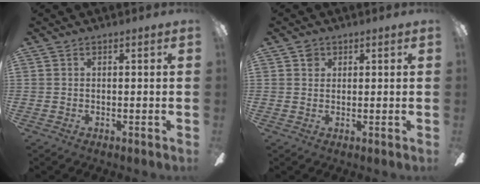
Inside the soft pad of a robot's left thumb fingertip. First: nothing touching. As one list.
[{"total": 1.9, "force": [1.0, 1.5, 0.6], "torque": [-0.006, 0.001, 0.016]}]